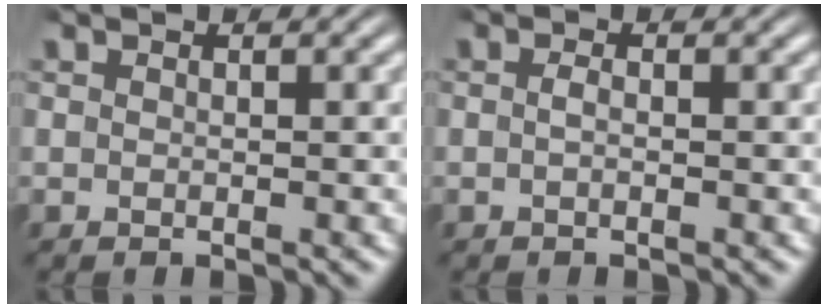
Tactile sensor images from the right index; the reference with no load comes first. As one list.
[{"total": 0.7, "force": [-0.5, -0.1, 0.6], "torque": [-0.016, -0.006, -0.006]}]